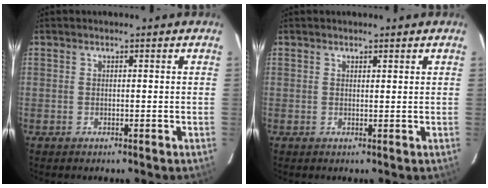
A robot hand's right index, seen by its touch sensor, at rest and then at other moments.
{"total": 0.7, "force": [0.6, 0.0, 0.2], "torque": [-0.006, -0.001, 0.009]}